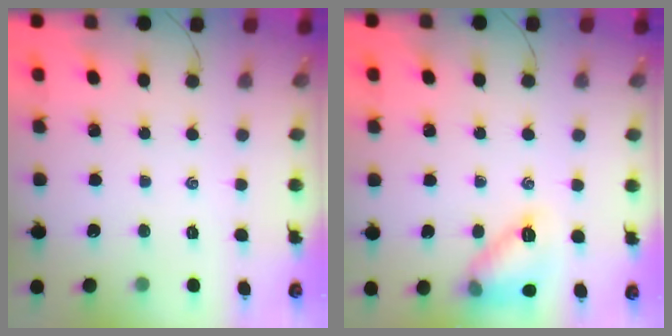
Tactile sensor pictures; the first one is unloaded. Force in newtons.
{"total": 11.6, "press": 11.6, "slide": 0.3}